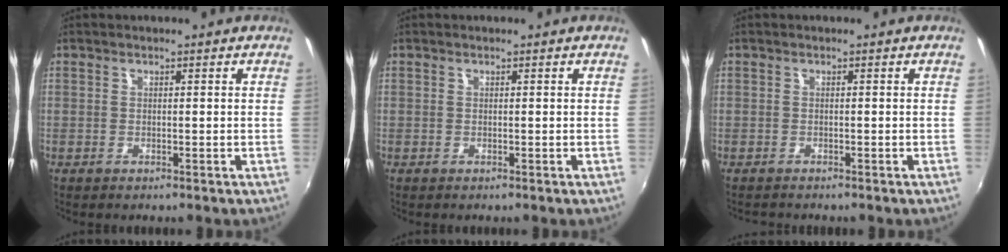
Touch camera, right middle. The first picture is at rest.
{"total": 0.0}
{"total": 1.3, "force": [-1.2, 0.4, 0.1], "torque": [-0.008, -0.003, -0.020]}